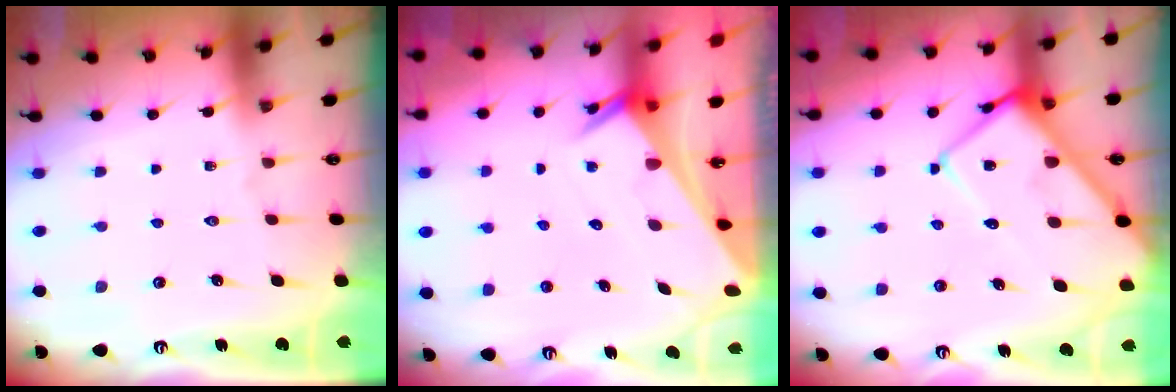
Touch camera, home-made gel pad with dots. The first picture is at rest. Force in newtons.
{"total": 2.9, "press": 2.9, "slide": 0.2}
{"total": 12.9, "press": 12.9, "slide": 1.2}